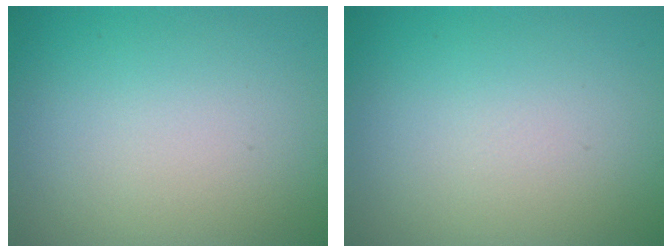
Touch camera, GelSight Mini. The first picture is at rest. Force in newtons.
{"total": 0.0}